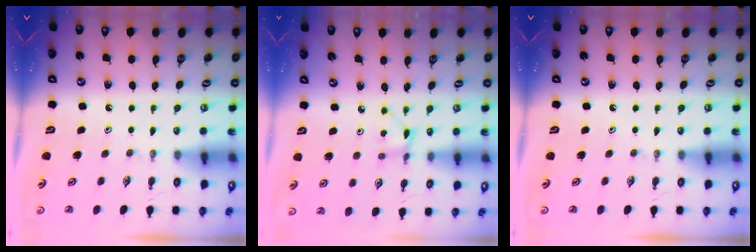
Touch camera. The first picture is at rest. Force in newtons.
{"total": 2.1, "press": 2.1, "slide": 0.3}
{"total": 0.0}